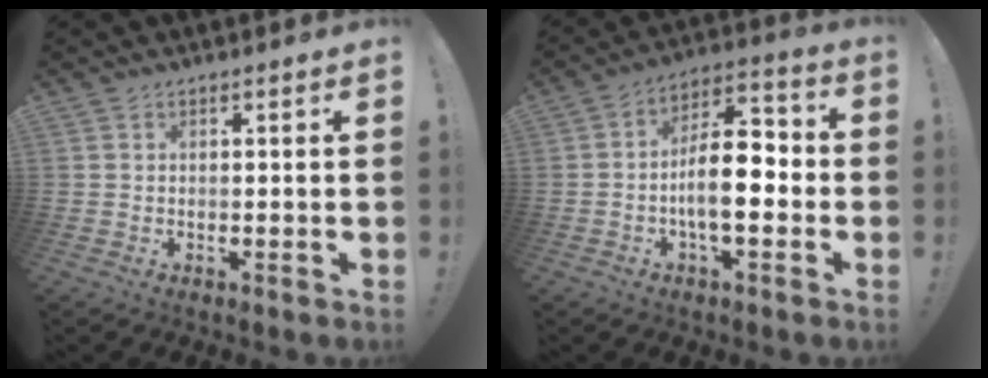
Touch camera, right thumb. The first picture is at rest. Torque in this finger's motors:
{"motor_torque": [1.56, 2.23, 0.91, -0.91, 0.07]}